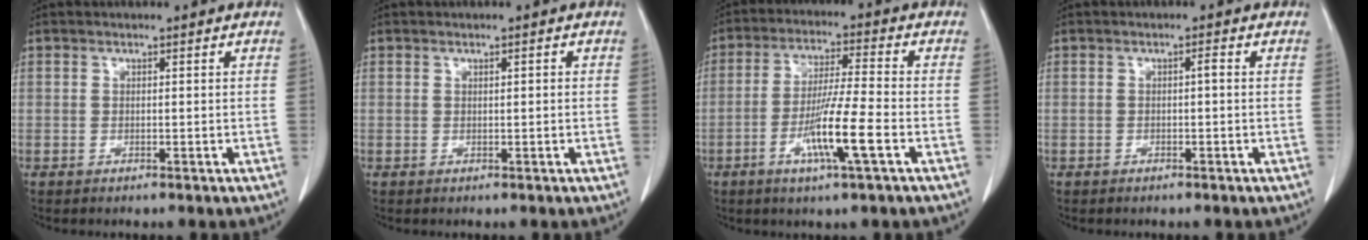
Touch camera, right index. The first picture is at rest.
{"total": 0.6, "force": [0.1, 0.1, 0.6], "torque": [-0.012, 0.001, 0.002]}
{"total": 9.8, "force": [-3.6, -0.2, 9.1], "torque": [-0.169, -0.011, -0.067]}
{"total": 0.8, "force": [-0.1, 0.1, 0.8], "torque": [-0.012, 0.002, -0.001]}